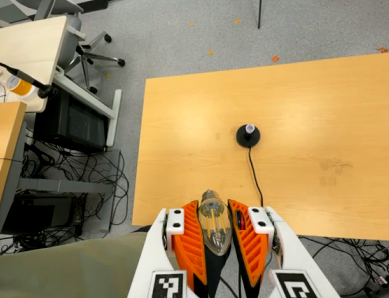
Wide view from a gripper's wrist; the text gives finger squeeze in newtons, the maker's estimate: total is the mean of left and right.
{"total": 21.0, "left": 23.5, "right": 18.5}